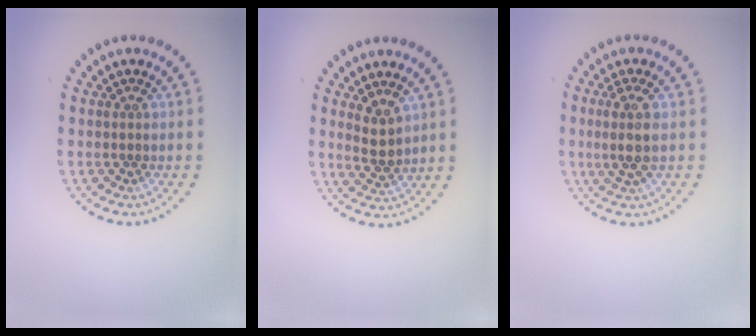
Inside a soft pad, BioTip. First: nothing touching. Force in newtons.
{"total": 2.2, "press": 2.0, "slide": 0.9}
{"total": 2.4, "press": 2.2, "slide": 1.1}